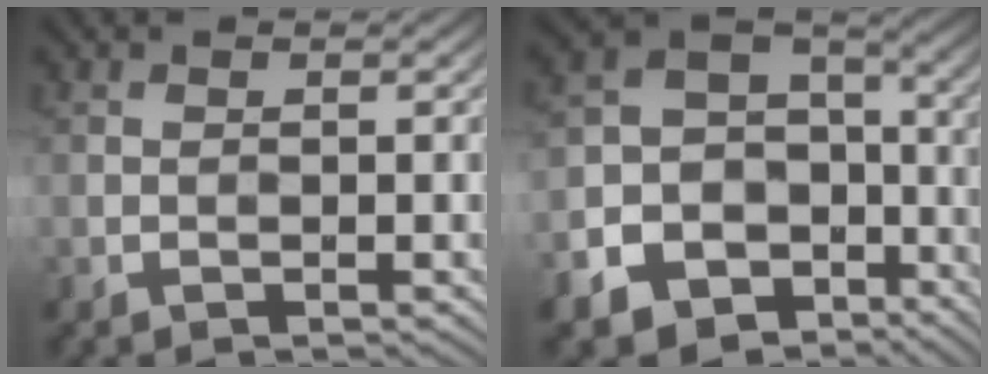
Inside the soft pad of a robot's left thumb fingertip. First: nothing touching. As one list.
[{"total": 14.5, "force": [-7.0, 10.9, 6.4], "torque": [-0.165, -0.038, -0.098]}]